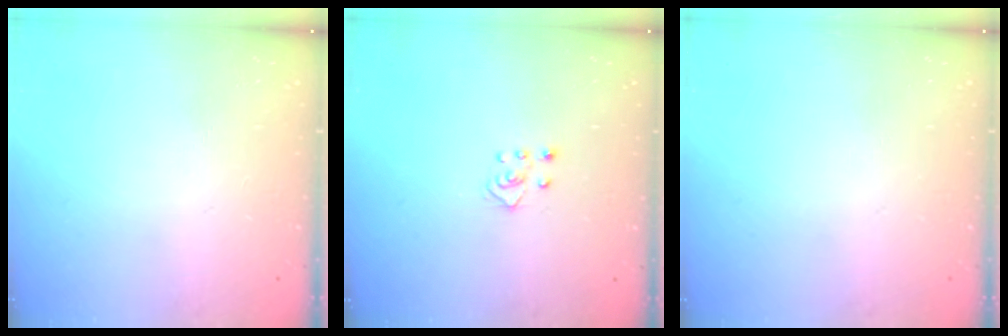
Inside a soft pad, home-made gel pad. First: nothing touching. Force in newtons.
{"total": 3.1, "press": 3.1, "slide": 0.4}
{"total": 0.0}